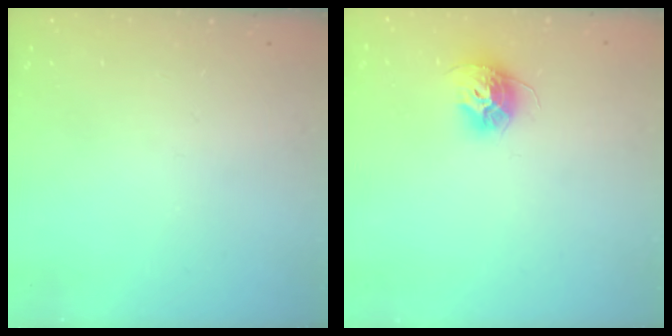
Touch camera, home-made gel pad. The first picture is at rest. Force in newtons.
{"total": 10.4, "press": 10.4, "slide": 0.5}